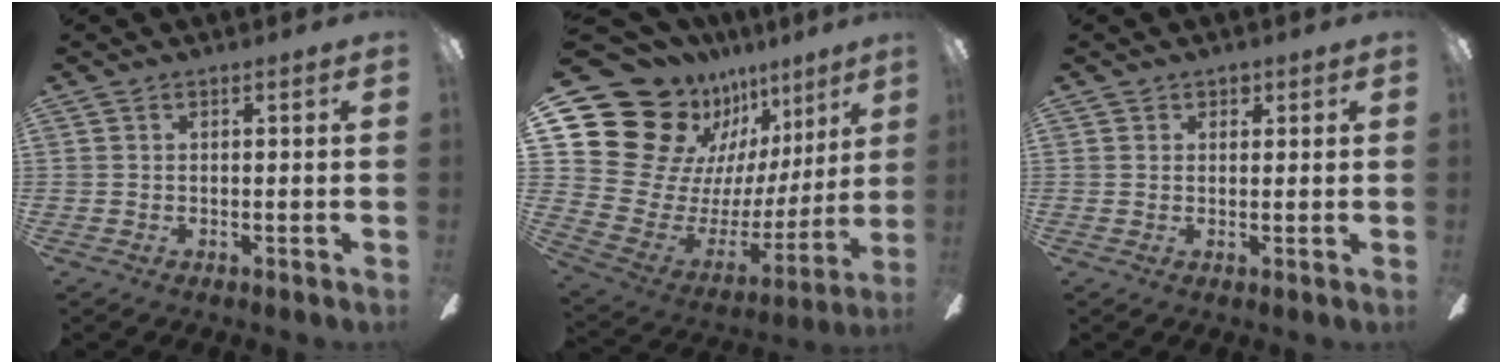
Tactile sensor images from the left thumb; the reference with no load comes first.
{"total": 20.4, "force": [13.8, 12.5, 8.4], "torque": [-0.172, -0.111, 0.272]}
{"total": 1.9, "force": [1.2, 1.5, 0.2], "torque": [0.010, -0.004, 0.018]}